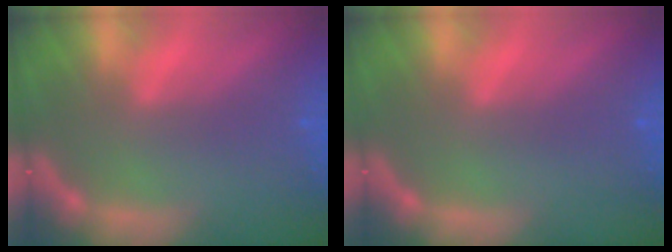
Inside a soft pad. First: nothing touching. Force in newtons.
{"total": 0.0}